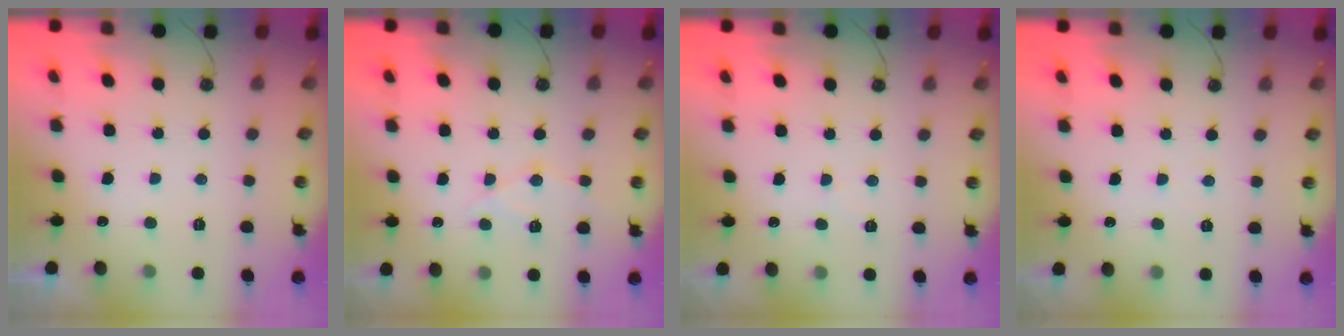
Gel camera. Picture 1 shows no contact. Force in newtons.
{"total": 10.4, "press": 10.4, "slide": 0.8}
{"total": 3.9, "press": 3.9, "slide": 0.7}
{"total": 2.5, "press": 2.4, "slide": 0.4}